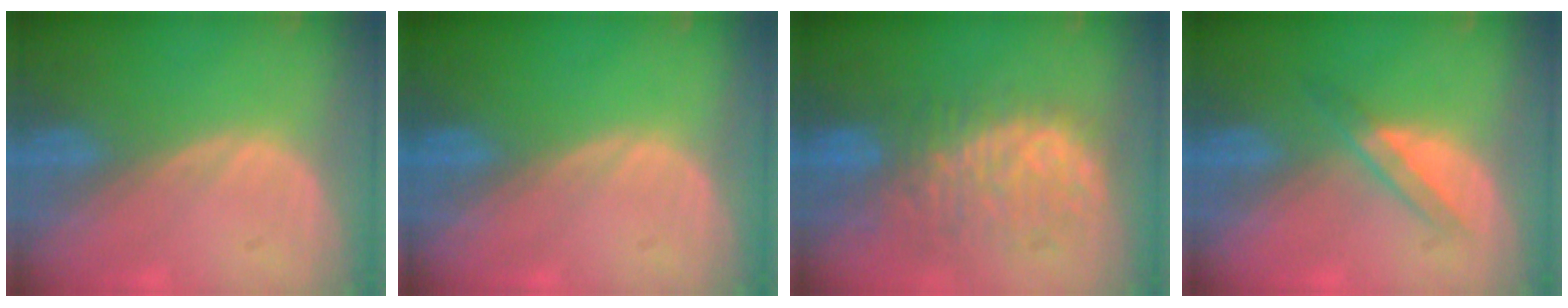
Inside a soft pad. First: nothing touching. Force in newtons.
{"total": 0.0}
{"total": 10.3, "press": 9.4, "slide": 4.3}
{"total": 3.1, "press": 3.1, "slide": 0.3}